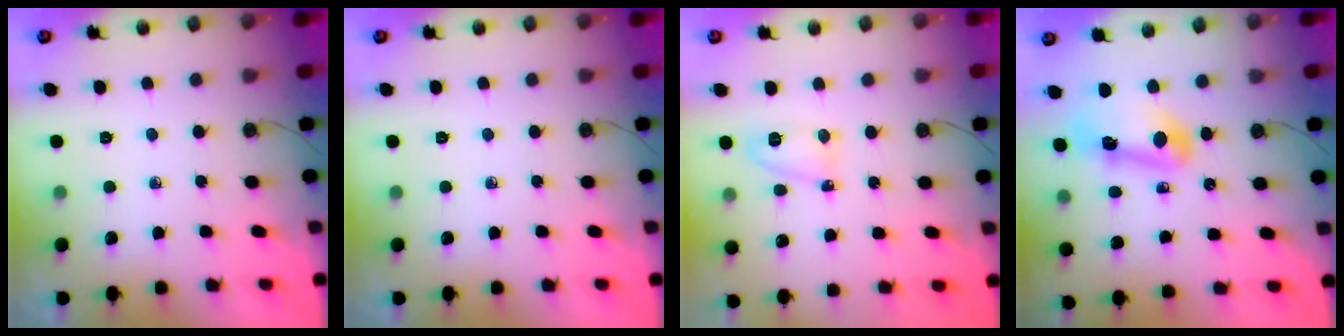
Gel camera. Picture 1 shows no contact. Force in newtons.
{"total": 0.0}
{"total": 5.5, "press": 5.5, "slide": 0.6}
{"total": 13.2, "press": 13.2, "slide": 1.1}